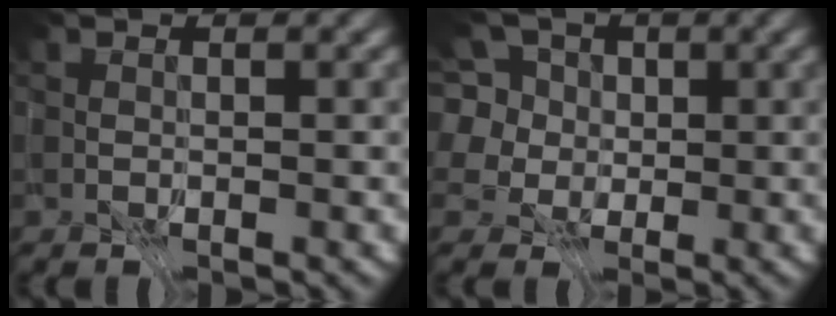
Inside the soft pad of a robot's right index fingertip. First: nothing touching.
{"total": 5.9, "force": [2.8, 4.4, 2.7], "torque": [-0.061, 0.017, 0.020]}